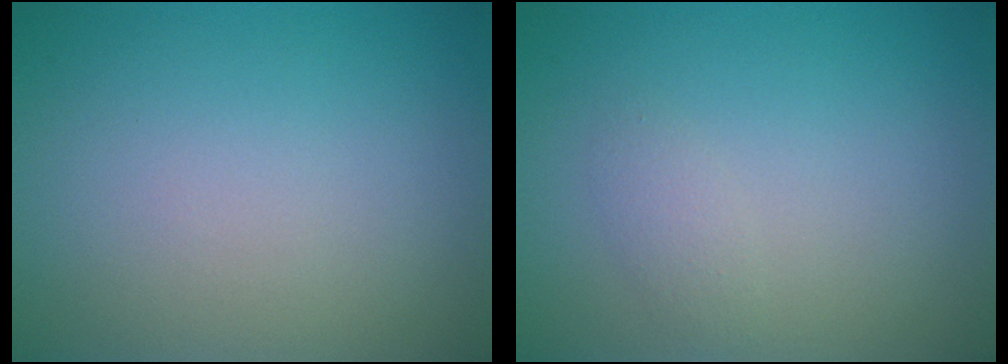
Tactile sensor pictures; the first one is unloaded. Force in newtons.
{"total": 1.1, "press": 1.1, "slide": 0.0}